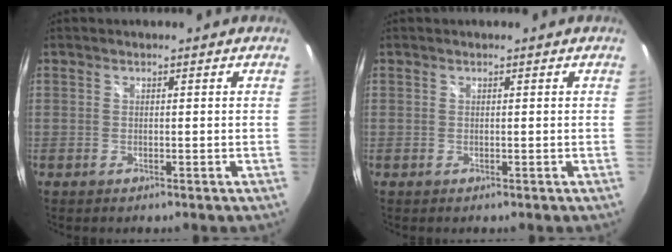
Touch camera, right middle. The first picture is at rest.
{"total": 0.0}